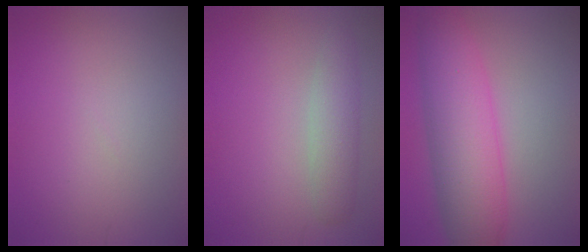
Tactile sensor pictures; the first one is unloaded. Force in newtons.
{"total": 2.7, "press": 2.7, "slide": 0.1}
{"total": 7.7, "press": 7.7, "slide": 0.3}